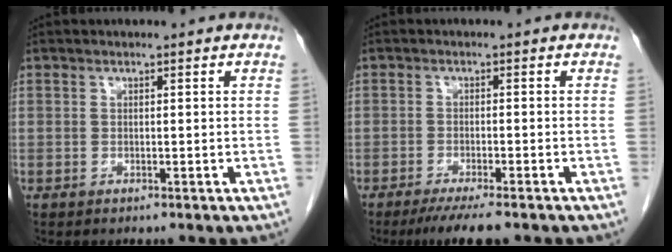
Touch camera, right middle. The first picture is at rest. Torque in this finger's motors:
{"motor_torque": [0.14, -0.09, 0.08, 0.04]}